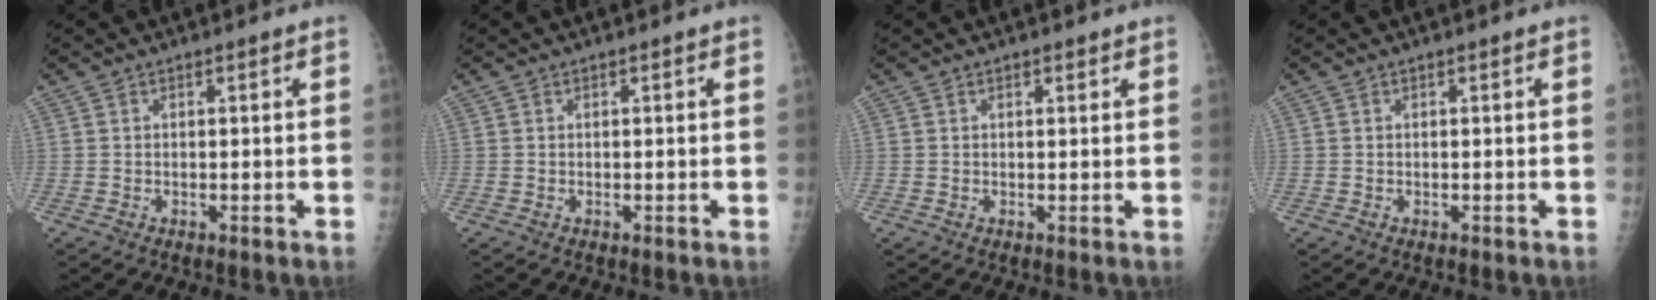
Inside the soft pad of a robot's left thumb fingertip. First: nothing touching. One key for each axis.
{"total": 0.0}
{"total": 0.9, "fx": 0.6, "fy": 0.4, "fz": 0.5, "tx": -0.004, "ty": -0.003, "tz": 0.009}
{"total": 0.0}